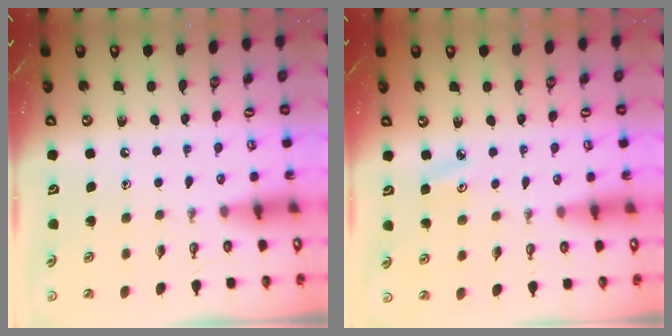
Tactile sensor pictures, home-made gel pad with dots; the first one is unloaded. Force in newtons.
{"total": 3.5, "press": 3.5, "slide": 0.3}